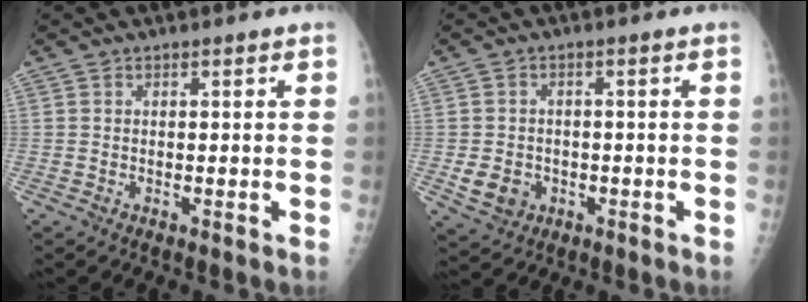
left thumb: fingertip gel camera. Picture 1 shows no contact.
{"total": 5.6, "force": [-1.5, 4.7, 2.5], "torque": [-0.032, 0.005, -0.017]}